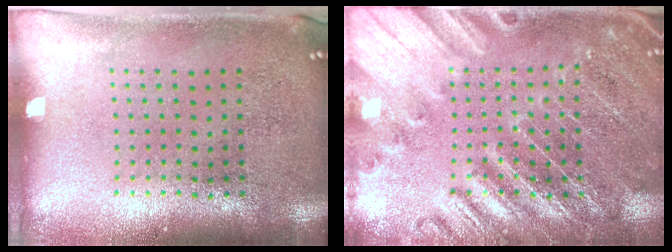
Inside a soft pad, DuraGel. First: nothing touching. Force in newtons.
{"total": 2.8, "press": 2.8, "slide": 0.4}